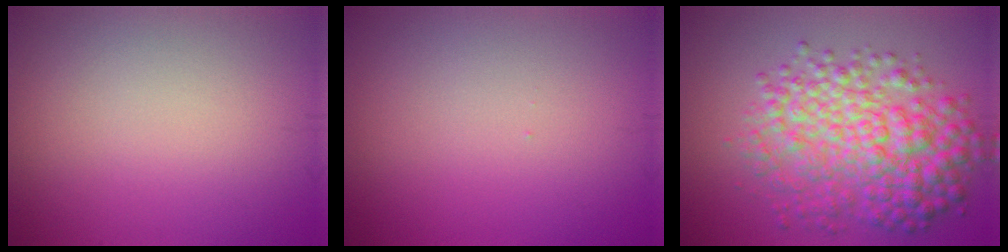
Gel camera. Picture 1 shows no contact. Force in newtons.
{"total": 0.0}
{"total": 7.9, "press": 7.9, "slide": 0.1}